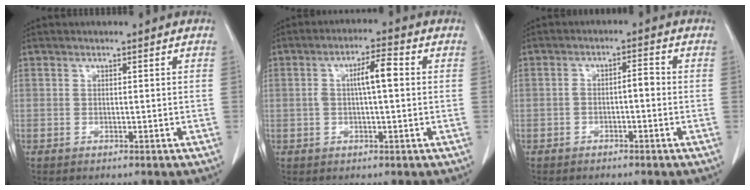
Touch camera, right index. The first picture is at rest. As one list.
[{"total": 5.3, "force": [0.6, 0.9, 5.1], "torque": [-0.092, 0.016, 0.008]}, {"total": 2.6, "force": [-0.7, 0.8, 2.4], "torque": [-0.039, 0.016, -0.011]}]